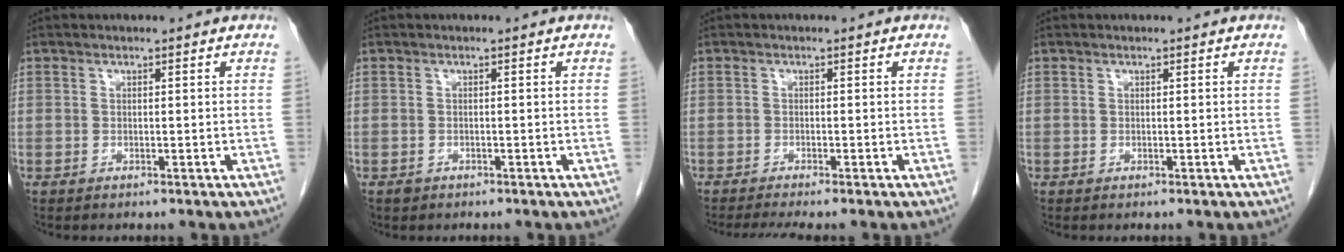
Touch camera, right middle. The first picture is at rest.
{"total": 0.8, "force": [-0.5, 0.6, 0.1], "torque": [-0.007, 0.001, -0.007]}
{"total": 4.1, "force": [-3.4, -0.1, 2.2], "torque": [-0.030, -0.009, -0.054]}
{"total": 0.0}